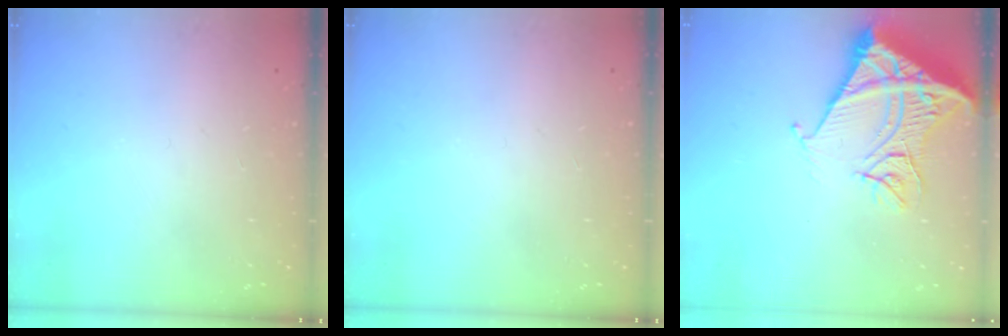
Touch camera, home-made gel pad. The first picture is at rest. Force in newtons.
{"total": 0.0}
{"total": 16.2, "press": 16.1, "slide": 2.1}